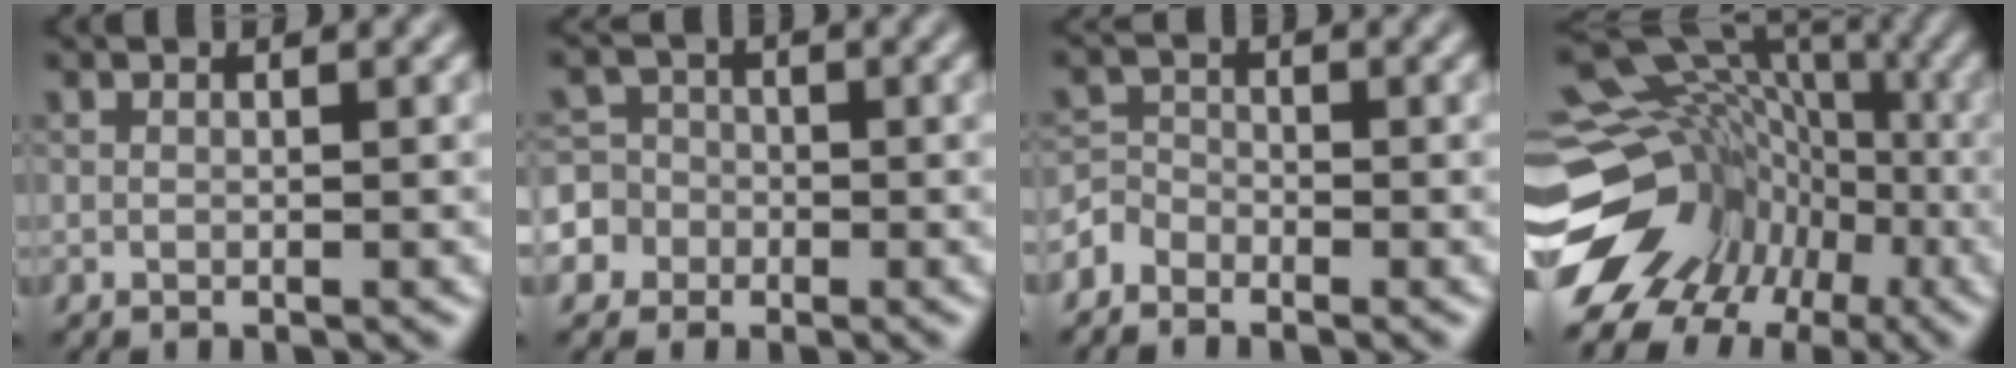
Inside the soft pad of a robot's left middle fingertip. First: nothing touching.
{"total": 7.0, "force": [-2.8, 6.3, 1.2], "torque": [-0.030, 0.005, -0.079]}
{"total": 1.8, "force": [-1.5, 1.1, 0.2], "torque": [-0.002, 0.007, -0.037]}
{"total": 15.9, "force": [-4.3, 13.5, 7.2], "torque": [-0.143, -0.009, -0.066]}